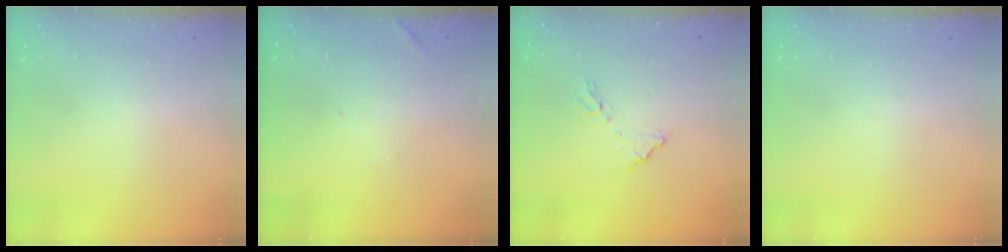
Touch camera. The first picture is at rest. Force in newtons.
{"total": 5.7, "press": 5.7, "slide": 0.1}
{"total": 7.4, "press": 7.4, "slide": 0.4}
{"total": 0.0}